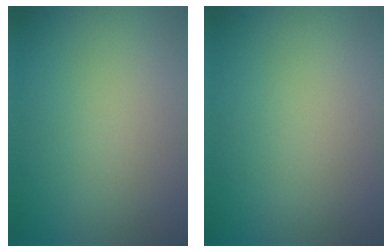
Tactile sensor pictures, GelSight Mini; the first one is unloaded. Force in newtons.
{"total": 0.0}